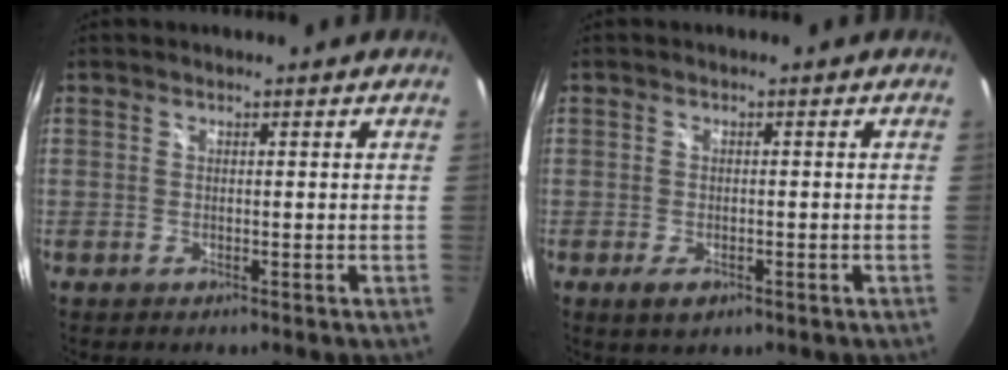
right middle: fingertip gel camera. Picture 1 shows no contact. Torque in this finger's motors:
{"motor_torque": [0.60, -0.61, 0.04, 0.05]}